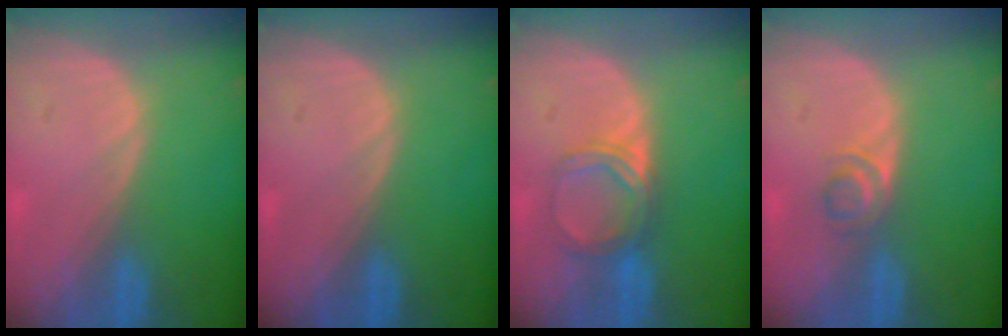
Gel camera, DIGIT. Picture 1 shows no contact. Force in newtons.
{"total": 0.0}
{"total": 5.0, "press": 4.6, "slide": 1.9}
{"total": 2.5, "press": 2.4, "slide": 0.8}